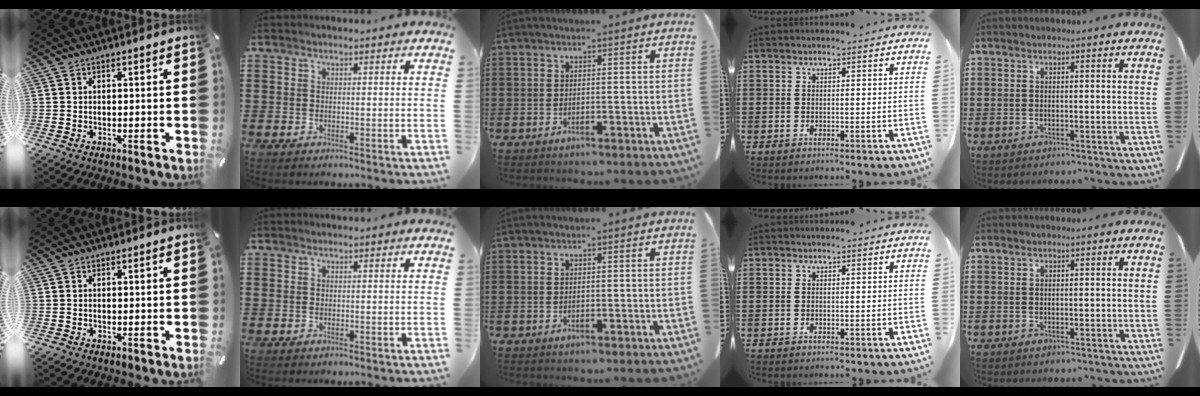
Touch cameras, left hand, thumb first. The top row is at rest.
{}